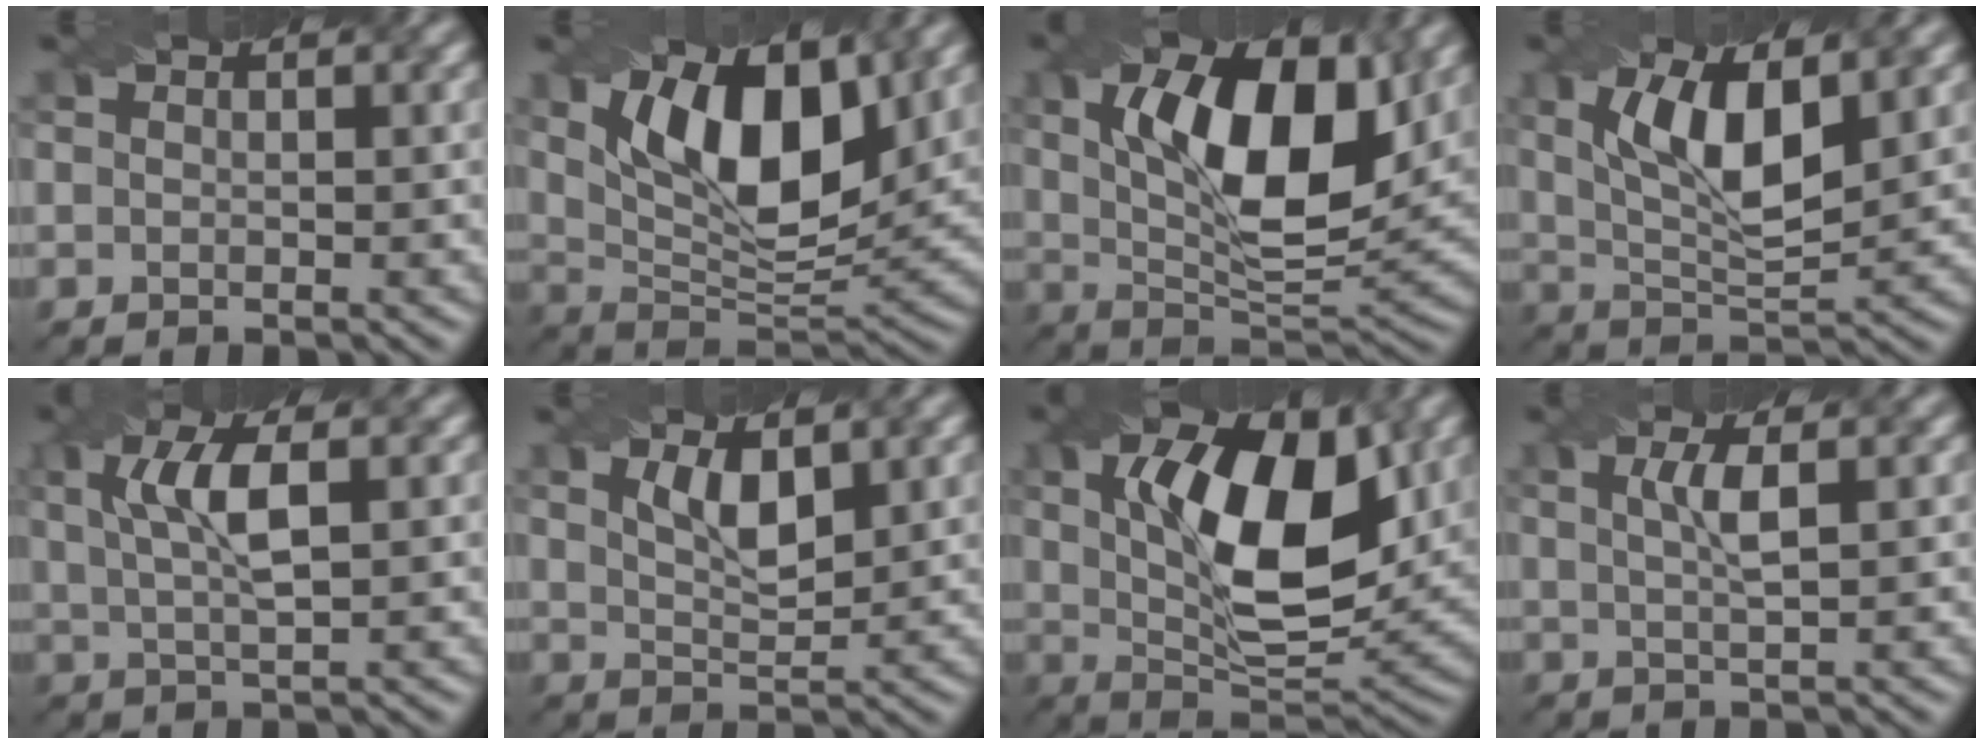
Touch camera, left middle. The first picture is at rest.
{"total": 11.1, "force": [4.3, 5.1, 8.9], "torque": [-0.144, 0.001, 0.070]}
{"total": 12.1, "force": [3.3, 5.3, 10.4], "torque": [-0.166, 0.003, 0.054]}
{"total": 8.6, "force": [2.5, 3.3, 7.5], "torque": [-0.139, 0.004, 0.043]}
{"total": 5.2, "force": [1.5, 1.6, 4.8], "torque": [-0.091, 0.004, 0.029]}
{"total": 3.5, "force": [1.7, 1.3, 2.8], "torque": [-0.057, -0.003, 0.034]}
{"total": 11.9, "force": [3.1, 5.4, 10.1], "torque": [-0.159, 0.005, 0.049]}
{"total": 2.8, "force": [0.8, 0.7, 2.6], "torque": [-0.049, 0.003, 0.015]}